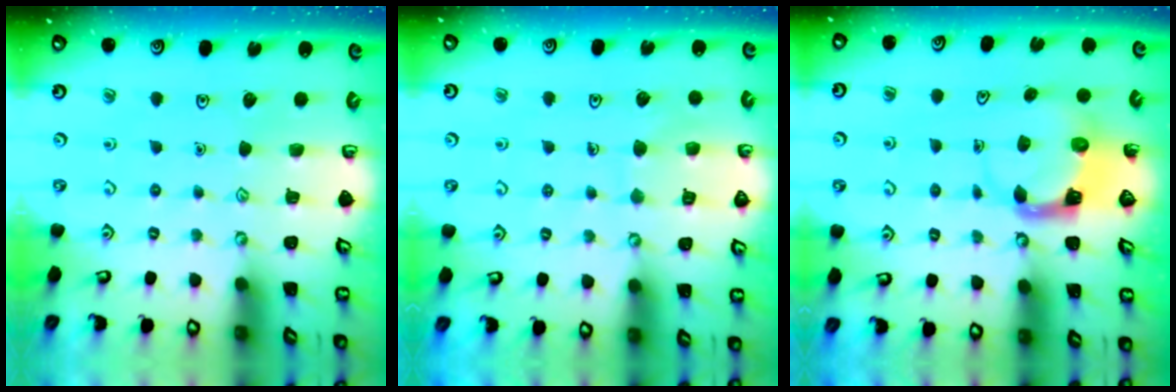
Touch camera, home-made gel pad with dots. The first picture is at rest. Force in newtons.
{"total": 5.8, "press": 5.8, "slide": 0.3}
{"total": 3.9, "press": 3.8, "slide": 0.6}